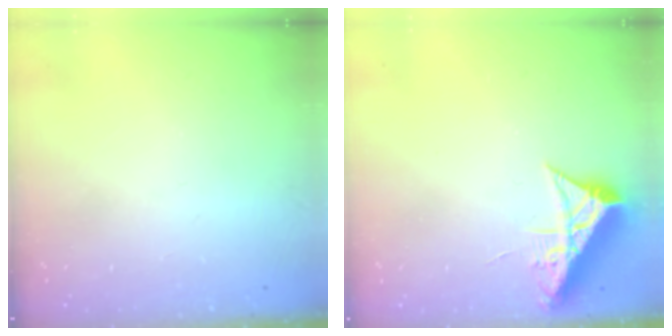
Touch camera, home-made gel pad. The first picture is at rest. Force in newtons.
{"total": 7.3, "press": 7.3, "slide": 0.2}